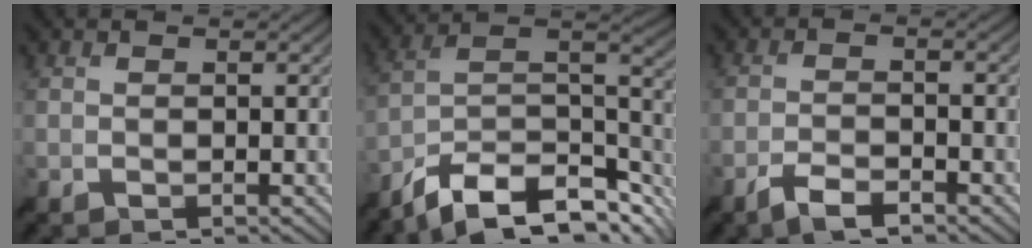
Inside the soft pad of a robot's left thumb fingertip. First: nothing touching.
{"total": 14.6, "force": [-10.3, 5.0, 9.1], "torque": [-0.191, -0.010, -0.168]}
{"total": 4.0, "force": [-3.0, 0.8, 2.5], "torque": [-0.045, 0.000, -0.063]}